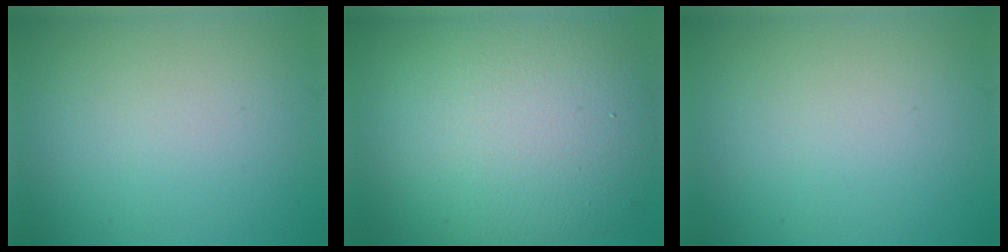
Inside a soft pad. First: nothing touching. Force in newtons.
{"total": 14.9, "press": 14.9, "slide": 1.1}
{"total": 0.0}